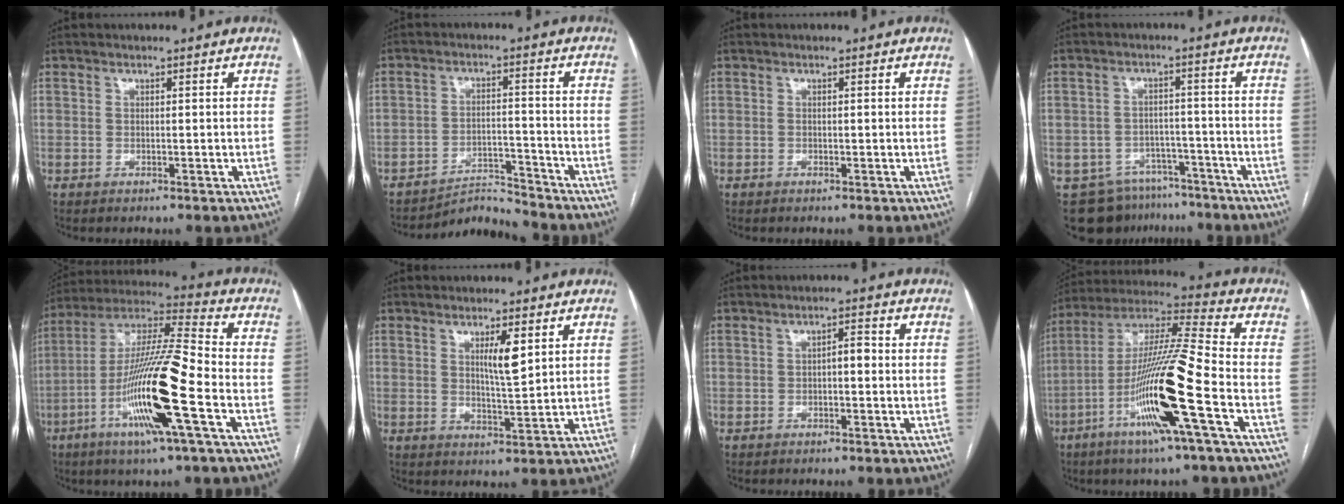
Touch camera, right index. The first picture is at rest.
{"total": 5.1, "force": [-4.8, -0.2, -1.7], "torque": [0.029, 0.010, -0.077]}
{"total": 0.0}
{"total": 10.5, "force": [-8.0, 6.5, 1.7], "torque": [-0.024, 0.020, -0.109]}
{"total": 18.5, "force": [-6.5, 0.2, 17.3], "torque": [-0.344, -0.014, -0.125]}
{"total": 4.5, "force": [1.8, 0.5, 4.1], "torque": [-0.072, -0.006, 0.033]}
{"total": 2.2, "force": [-0.3, 0.8, 2.0], "torque": [-0.029, 0.011, -0.005]}
{"total": 18.4, "force": [-6.7, -0.6, 17.2], "torque": [-0.337, -0.013, -0.132]}